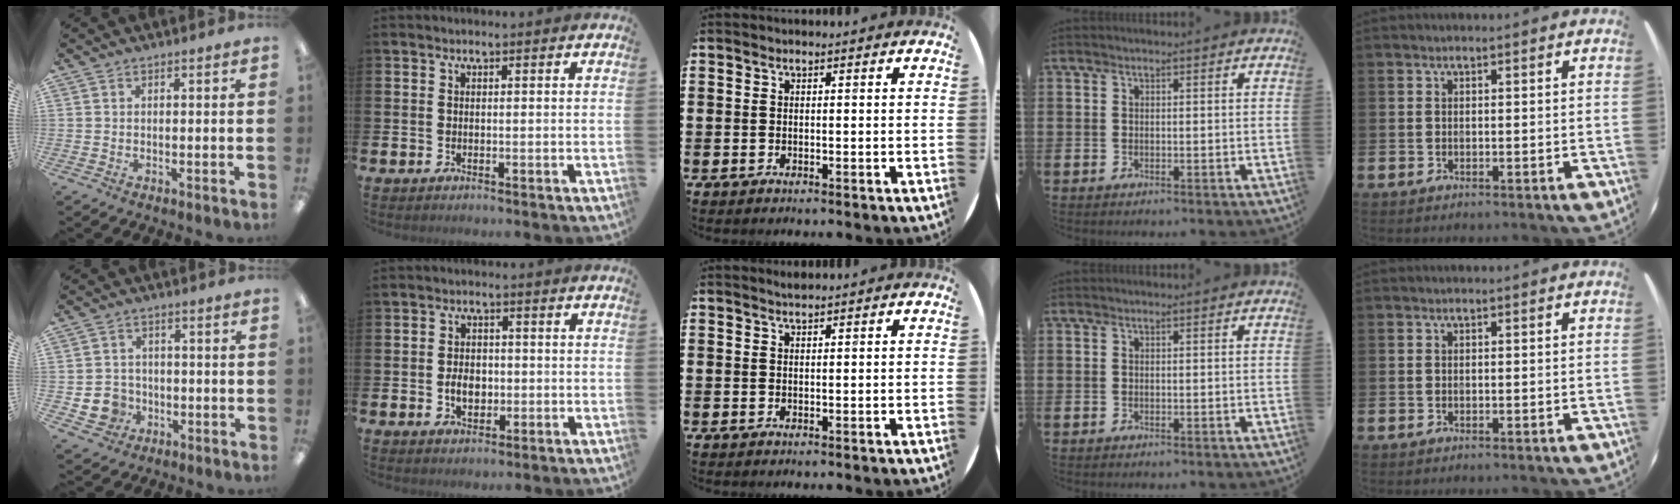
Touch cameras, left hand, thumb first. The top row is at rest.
{"thumb": {"total": 6.4, "force": [-2.0, 5.8, 1.8], "torque": [-0.039, 0.016, -0.033]}, "index": {"total": 3.7, "force": [-0.7, 2.7, 2.4], "torque": [-0.030, -0.002, -0.018]}, "middle": {"total": 0.8, "force": [0.8, -0.1, 0.0], "torque": [0.000, -0.001, 0.015]}}